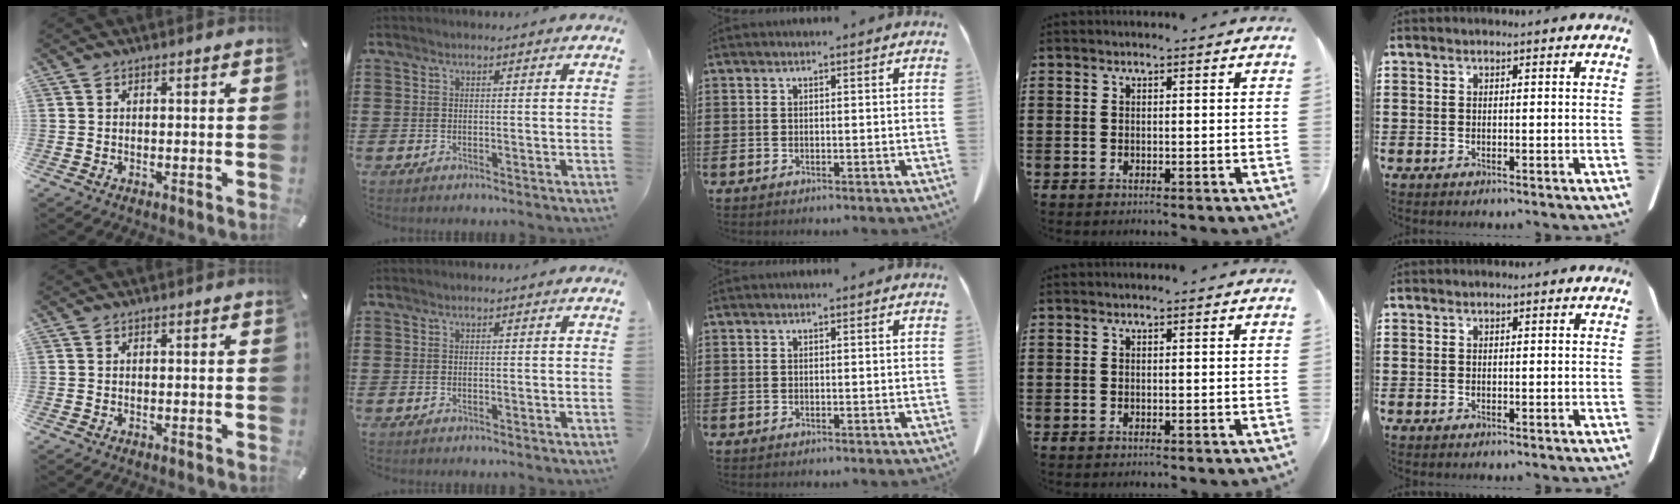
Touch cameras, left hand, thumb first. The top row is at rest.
{}